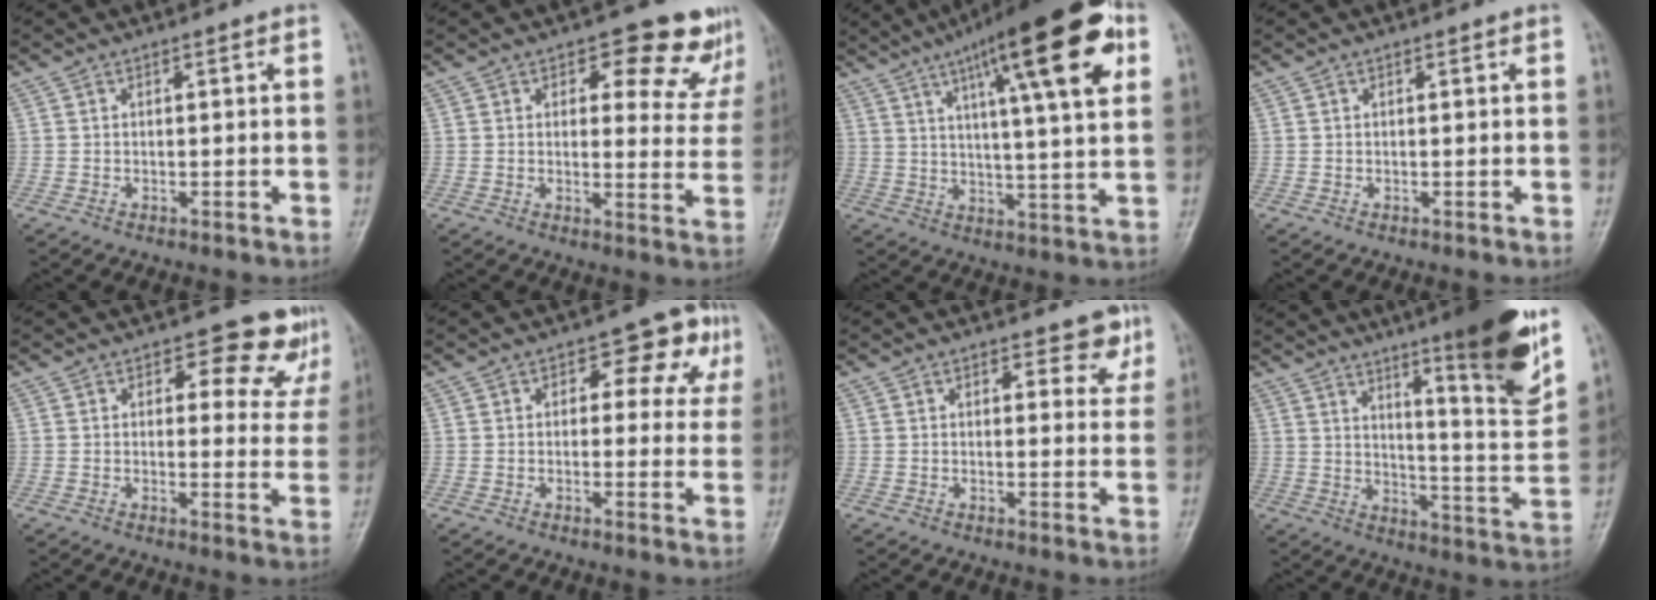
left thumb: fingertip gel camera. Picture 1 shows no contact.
{"total": 11.6, "force": [8.6, 5.8, 5.2], "torque": [-0.006, -0.049, 0.083]}
{"total": 21.8, "force": [9.9, 4.7, 18.8], "torque": [-0.264, -0.007, 0.143]}
{"total": 0.0}
{"total": 9.1, "force": [6.8, 5.0, 3.3], "torque": [0.011, -0.036, 0.059]}
{"total": 8.8, "force": [3.3, 5.3, 6.1], "torque": [-0.022, 0.002, 0.031]}
{"total": 4.1, "force": [2.7, 2.3, 2.2], "torque": [0.005, -0.013, 0.029]}
{"total": 18.4, "force": [11.0, 2.2, 14.6], "torque": [-0.175, -0.066, 0.166]}